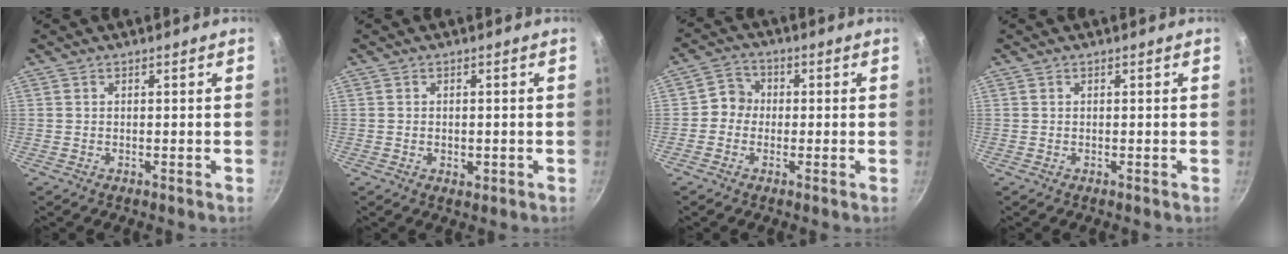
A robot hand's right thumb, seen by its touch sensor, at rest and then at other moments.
{"total": 2.0, "force": [-0.5, 1.3, 1.4], "torque": [-0.019, -0.002, -0.006]}
{"total": 4.4, "force": [-0.5, 4.1, 1.5], "torque": [0.003, 0.012, -0.024]}
{"total": 0.0}